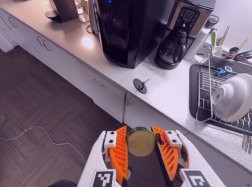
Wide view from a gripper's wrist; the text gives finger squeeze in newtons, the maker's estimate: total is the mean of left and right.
{"total": 11.1, "left": 11.5, "right": 10.8}